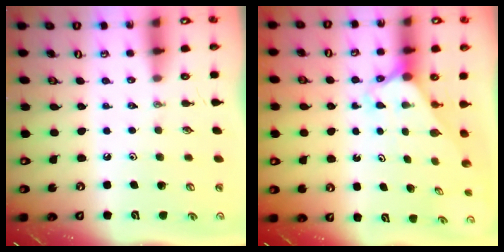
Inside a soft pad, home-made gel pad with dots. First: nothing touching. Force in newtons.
{"total": 2.4, "press": 2.4, "slide": 0.2}